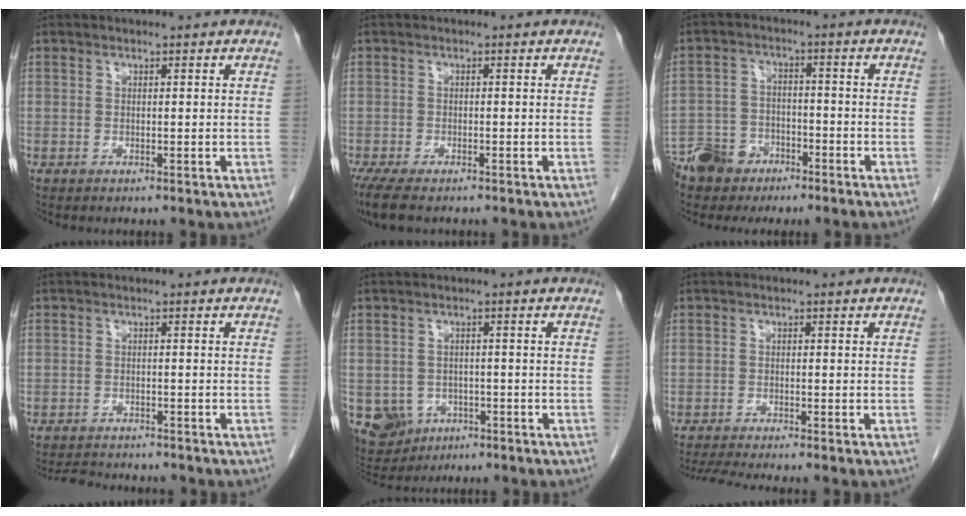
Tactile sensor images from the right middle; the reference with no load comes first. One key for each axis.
{"total": 6.4, "fx": -4.9, "fy": 2.0, "fz": 3.6, "tx": -0.064, "ty": -0.015, "tz": -0.078}
{"total": 6.8, "fx": -5.1, "fy": 4.2, "fz": 1.6, "tx": -0.034, "ty": 0.002, "tz": -0.096}
{"total": 5.1, "fx": -4.8, "fy": 1.3, "fz": 1.2, "tx": -0.018, "ty": -0.008, "tz": -0.071}
{"total": 7.9, "fx": -3.6, "fy": 6.6, "fz": 2.2, "tx": -0.054, "ty": 0.003, "tz": -0.046}
{"total": 4.1, "fx": -3.6, "fy": -0.8, "fz": 1.7, "tx": -0.030, "ty": -0.016, "tz": -0.064}